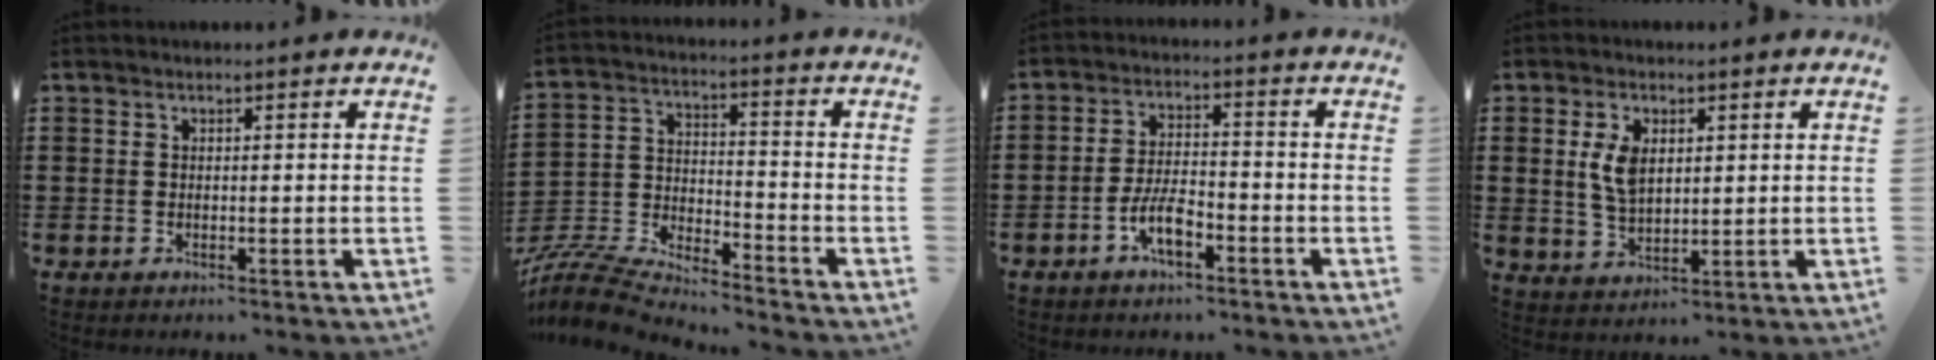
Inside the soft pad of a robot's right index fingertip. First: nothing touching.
{"total": 6.2, "force": [-6.1, 0.7, 1.1], "torque": [-0.049, -0.015, -0.132]}
{"total": 5.6, "force": [-2.9, 2.2, 4.2], "torque": [-0.097, 0.004, -0.061]}
{"total": 5.6, "force": [1.3, 3.2, 4.4], "torque": [-0.102, 0.009, 0.020]}